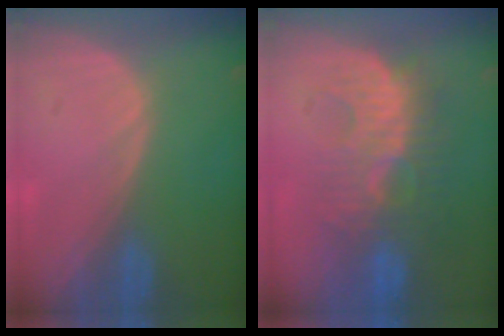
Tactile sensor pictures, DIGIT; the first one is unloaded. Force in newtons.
{"total": 9.2, "press": 9.0, "slide": 1.9}